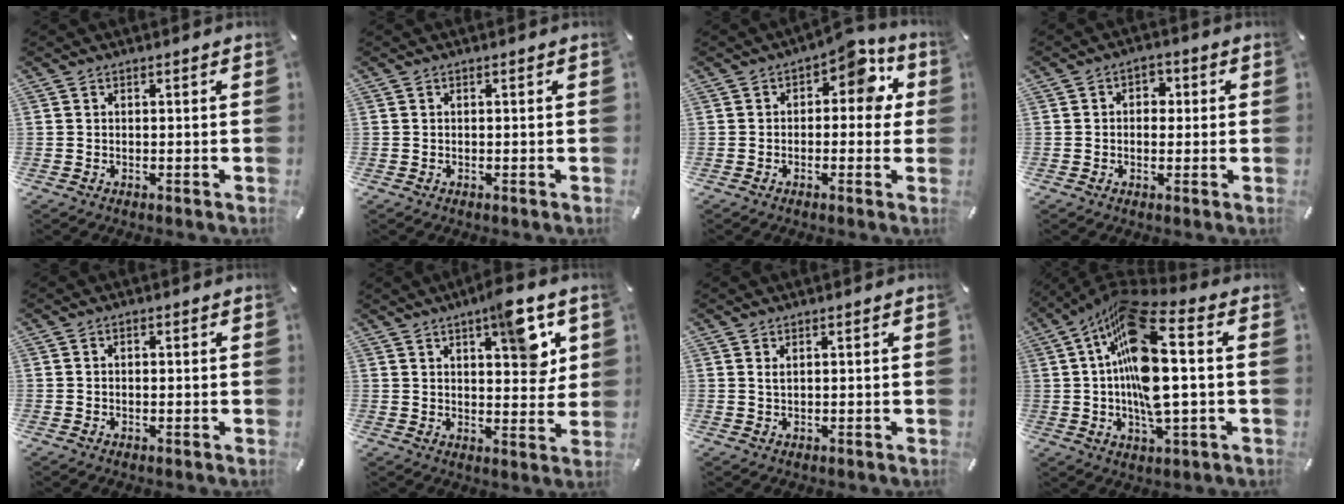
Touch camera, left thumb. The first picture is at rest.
{"total": 0.0}
{"total": 8.3, "force": [3.0, 4.8, 6.0], "torque": [-0.070, -0.020, 0.043]}
{"total": 3.7, "force": [-0.3, 3.0, 2.1], "torque": [-0.020, 0.002, -0.014]}
{"total": 0.8, "force": [-0.1, 0.5, 0.6], "torque": [-0.013, 0.001, -0.003]}
{"total": 11.4, "force": [5.7, 4.5, 8.8], "torque": [-0.097, -0.030, 0.088]}
{"total": 1.1, "force": [0.5, 0.4, 0.9], "torque": [-0.020, 0.000, 0.009]}
{"total": 19.5, "force": [2.6, 6.4, 18.2], "torque": [-0.377, -0.016, 0.032]}